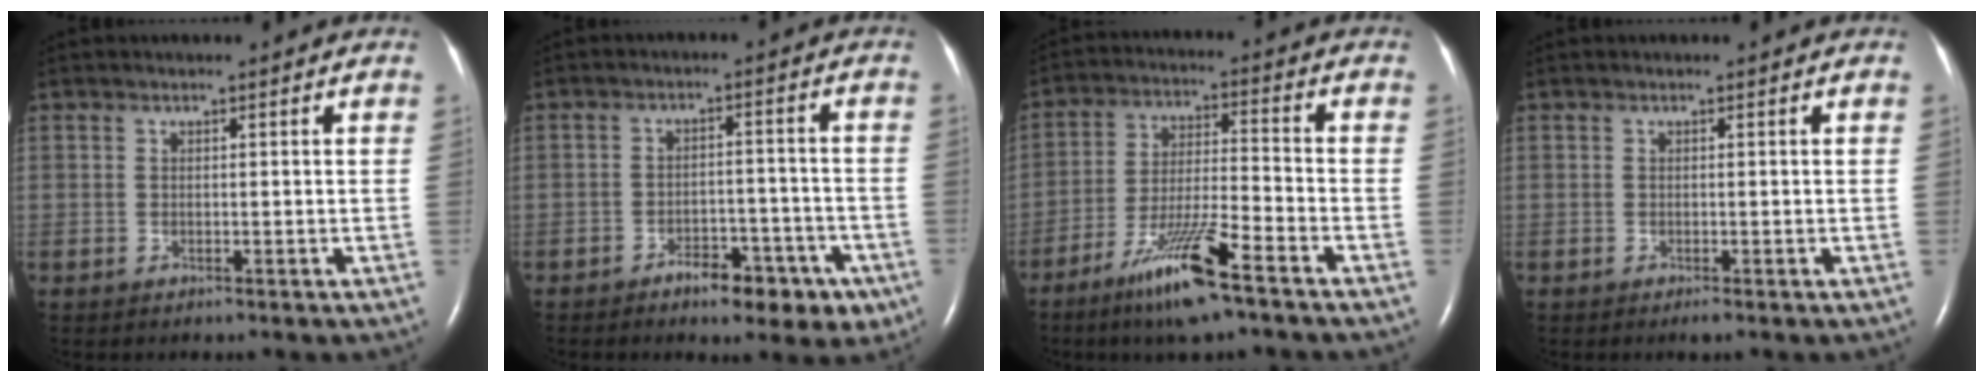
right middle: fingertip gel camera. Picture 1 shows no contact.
{"total": 7.8, "force": [-4.7, 3.6, 5.2], "torque": [-0.060, 0.015, -0.062]}
{"total": 11.8, "force": [-7.6, 0.5, 9.0], "torque": [-0.177, -0.026, -0.140]}
{"total": 0.6, "force": [-0.4, 0.0, 0.4], "torque": [-0.008, -0.002, -0.006]}